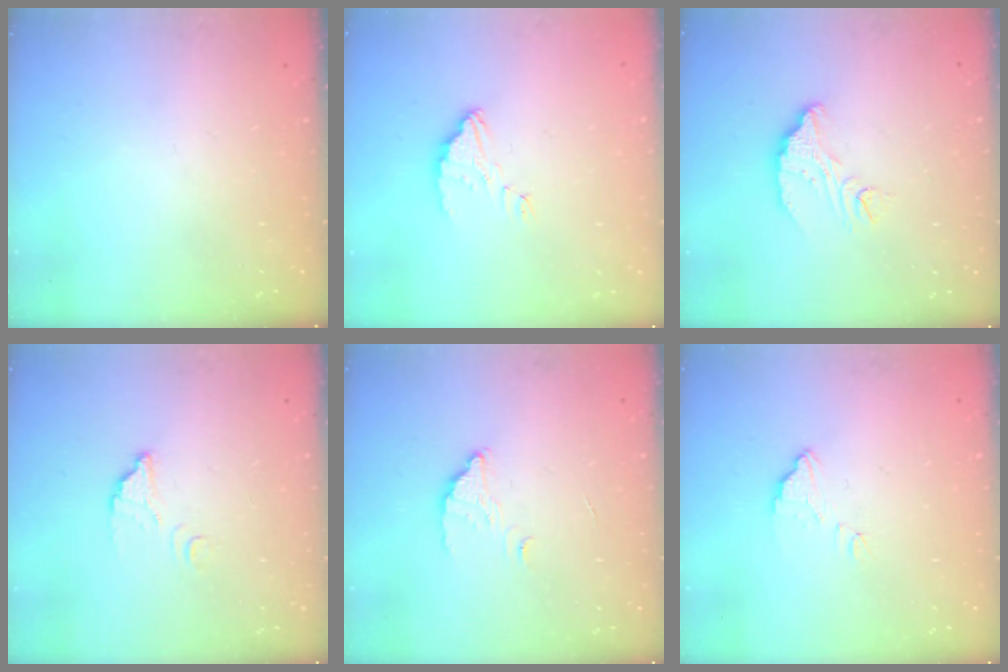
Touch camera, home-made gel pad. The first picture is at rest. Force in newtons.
{"total": 2.9, "press": 2.9, "slide": 0.2}
{"total": 8.3, "press": 8.3, "slide": 0.5}
{"total": 4.5, "press": 4.5, "slide": 0.3}
{"total": 2.6, "press": 2.6, "slide": 0.2}
{"total": 4.4, "press": 4.4, "slide": 0.4}